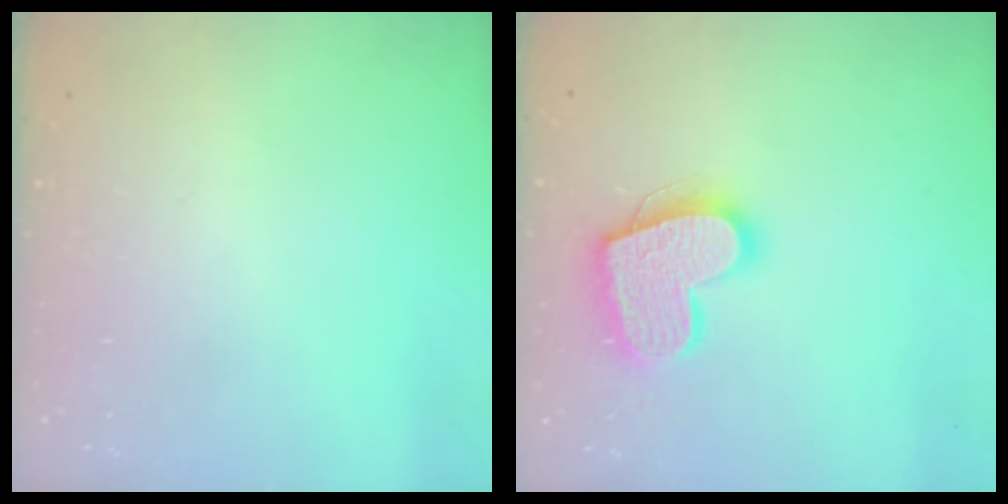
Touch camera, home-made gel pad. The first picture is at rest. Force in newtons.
{"total": 16.9, "press": 16.9, "slide": 1.3}